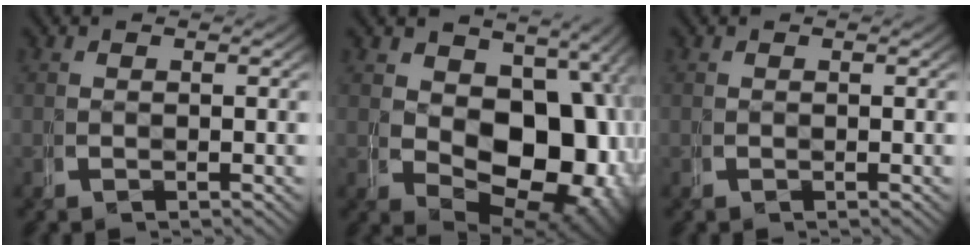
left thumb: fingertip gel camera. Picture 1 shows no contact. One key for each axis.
{"total": 14.5, "fx": -0.2, "fy": 10.2, "fz": 10.3, "tx": -0.153, "ty": -0.071, "tz": 0.031}
{"total": 0.0}